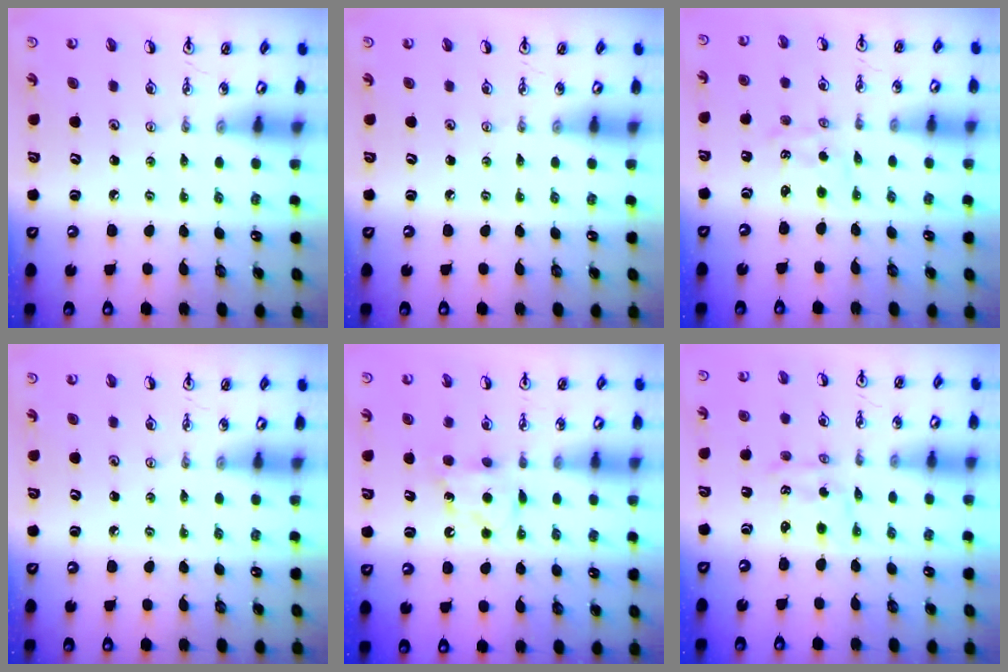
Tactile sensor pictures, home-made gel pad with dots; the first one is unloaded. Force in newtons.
{"total": 0.0}
{"total": 0.9, "press": 0.7, "slide": 0.6}
{"total": 0.0}
{"total": 6.8, "press": 6.7, "slide": 0.9}
{"total": 0.9, "press": 0.9, "slide": 0.1}